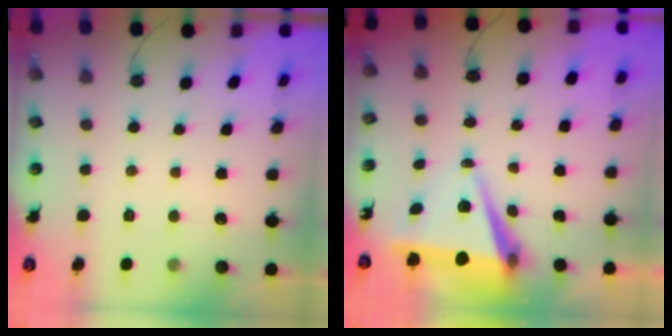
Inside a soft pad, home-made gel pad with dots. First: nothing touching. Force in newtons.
{"total": 7.2, "press": 5.8, "slide": 4.2}